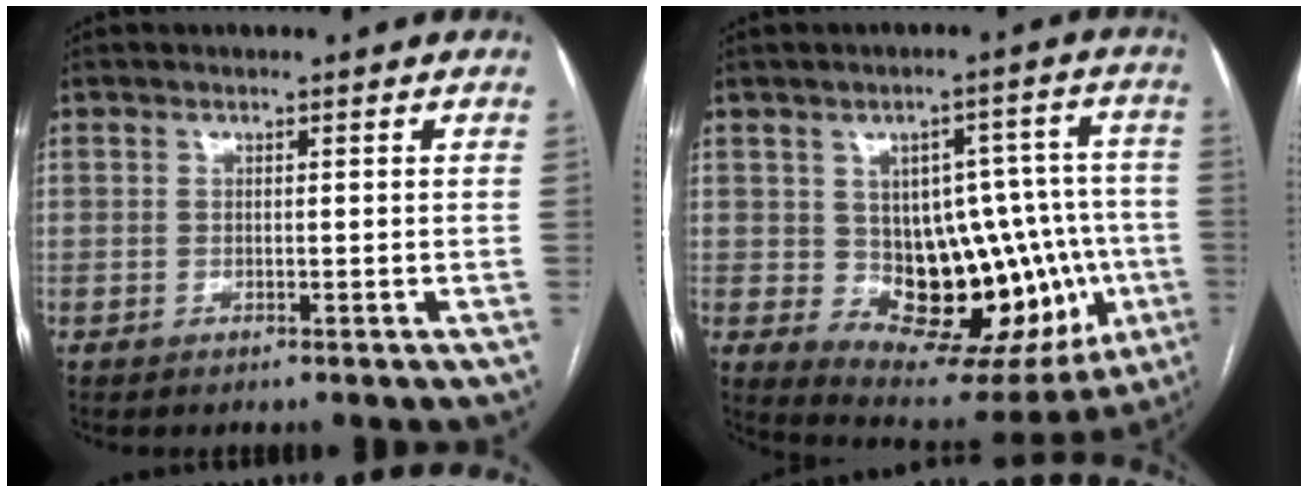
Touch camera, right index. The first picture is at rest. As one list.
[{"total": 17.9, "force": [-2.3, 10.3, 14.5], "torque": [-0.171, 0.042, -0.002]}]